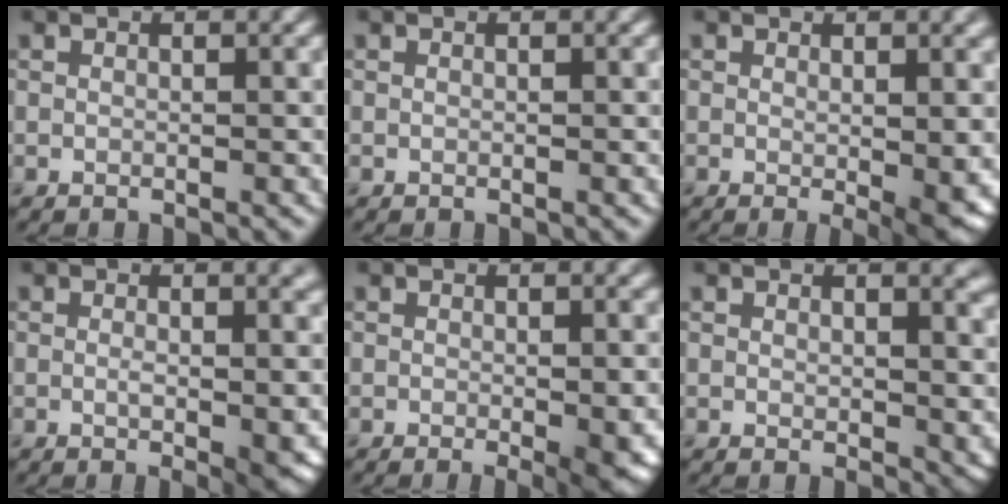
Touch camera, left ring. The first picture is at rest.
{"total": 0.0}
{"total": 4.6, "force": [-0.2, 0.9, 4.5], "torque": [-0.051, -0.012, 0.001]}
{"total": 5.6, "force": [0.0, 1.7, 5.4], "torque": [-0.057, -0.004, 0.001]}
{"total": 3.7, "force": [-0.7, 0.7, 3.6], "torque": [-0.046, -0.010, -0.008]}
{"total": 3.1, "force": [1.1, 1.8, 2.3], "torque": [-0.024, -0.012, 0.022]}